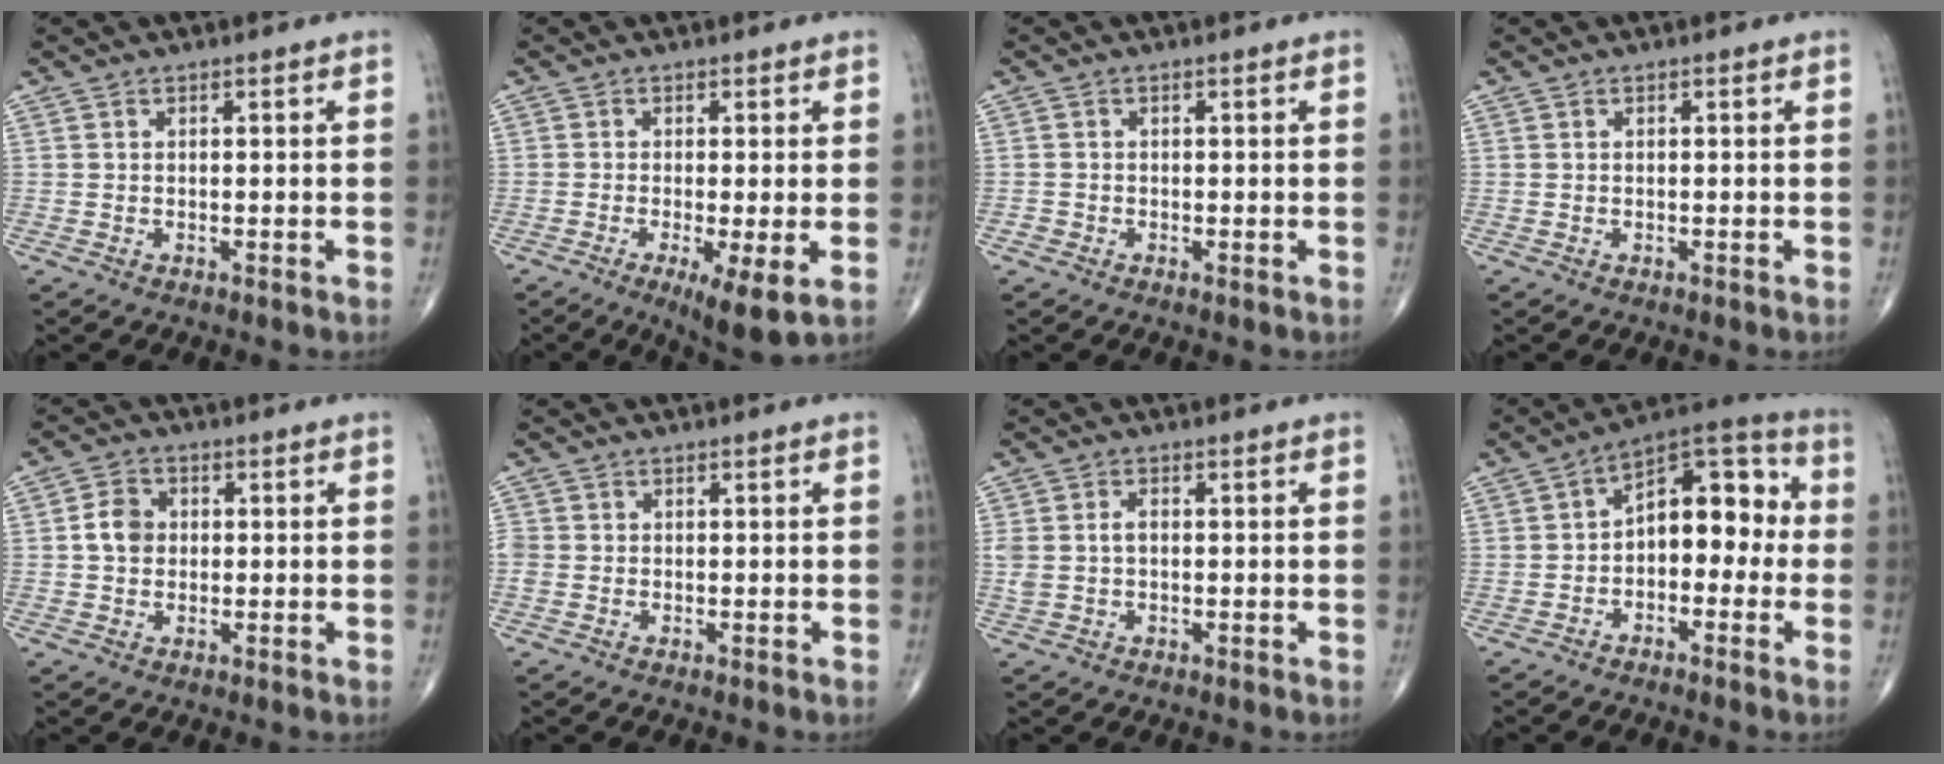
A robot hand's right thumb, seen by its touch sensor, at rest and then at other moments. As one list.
[{"total": 7.0, "force": [-2.1, 1.5, 6.5], "torque": [-0.113, -0.022, -0.035]}, {"total": 0.8, "force": [-0.4, 0.7, 0.3], "torque": [-0.004, -0.001, -0.011]}, {"total": 0.0}, {"total": 4.6, "force": [0.2, 3.8, 2.6], "torque": [-0.038, 0.009, -0.002]}, {"total": 2.0, "force": [-0.2, 1.8, 0.8], "torque": [-0.010, 0.006, -0.003]}, {"total": 3.4, "force": [0.2, 2.2, 2.6], "torque": [-0.063, 0.012, 0.005]}, {"total": 12.3, "force": [-0.8, 7.4, 9.8], "torque": [-0.103, 0.049, -0.029]}]